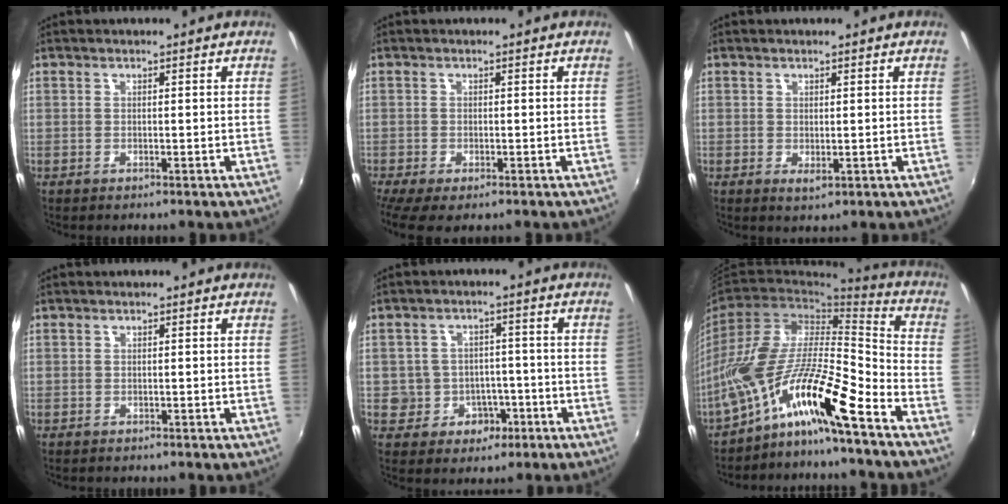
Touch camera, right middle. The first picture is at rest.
{"total": 4.4, "force": [-3.1, 1.3, 2.9], "torque": [-0.062, -0.023, -0.048]}
{"total": 1.3, "force": [0.0, 0.7, 1.1], "torque": [-0.018, -0.003, 0.001]}
{"total": 0.5, "force": [-0.3, 0.5, -0.1], "torque": [0.001, 0.000, -0.004]}
{"total": 7.3, "force": [-2.4, 6.7, 1.7], "torque": [-0.046, 0.023, -0.019]}
{"total": 14.5, "force": [-9.6, 2.4, 10.5], "torque": [-0.193, 0.011, -0.190]}